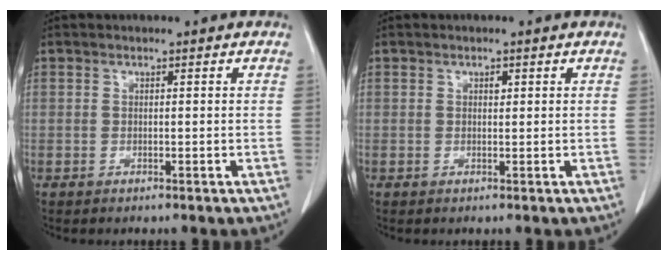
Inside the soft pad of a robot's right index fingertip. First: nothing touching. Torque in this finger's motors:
{"motor_torque": [0.09, -0.06, 0.02, 0.01]}